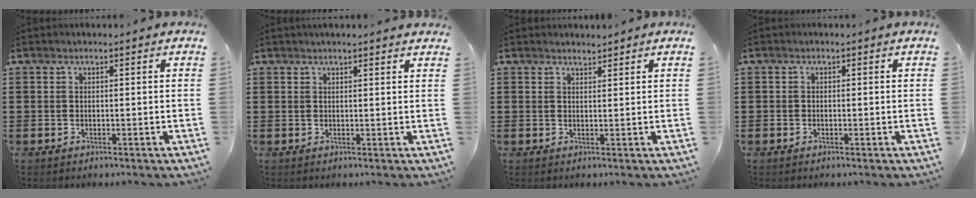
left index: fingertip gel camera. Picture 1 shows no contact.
{"total": 1.4, "force": [1.3, 0.1, 0.5], "torque": [-0.012, 0.000, 0.026]}
{"total": 1.4, "force": [1.3, 0.3, -0.1], "torque": [-0.002, 0.000, 0.027]}
{"total": 0.6, "force": [-0.4, 0.4, 0.1], "torque": [-0.003, 0.001, -0.009]}